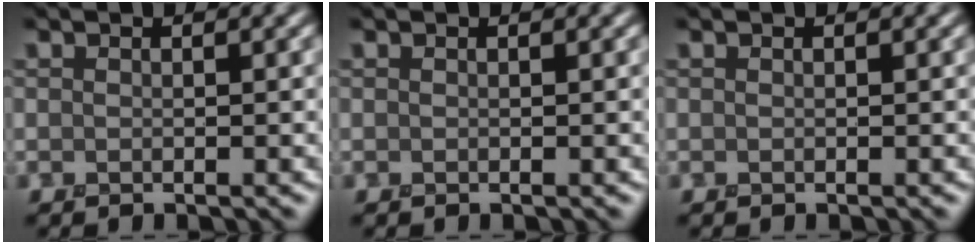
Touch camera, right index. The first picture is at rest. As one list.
[{"total": 0.0}, {"total": 0.0}]